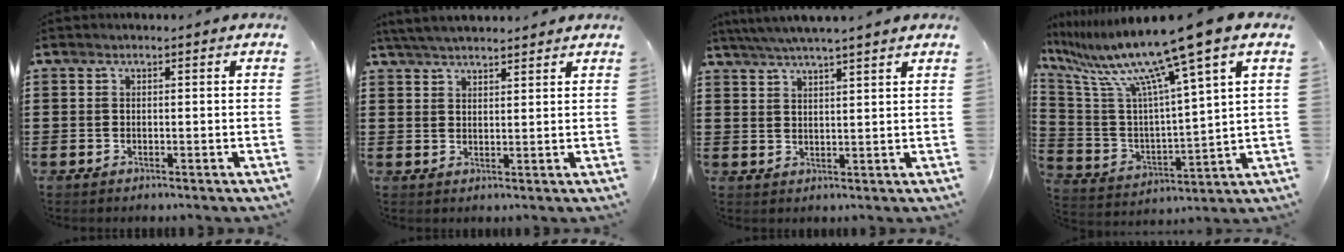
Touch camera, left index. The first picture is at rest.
{"total": 3.8, "force": [3.6, 0.2, 1.2], "torque": [-0.032, -0.003, 0.068]}
{"total": 3.8, "force": [3.5, -0.6, 1.4], "torque": [-0.038, -0.009, 0.061]}
{"total": 13.4, "force": [10.1, -0.5, 8.9], "torque": [-0.210, -0.065, 0.159]}